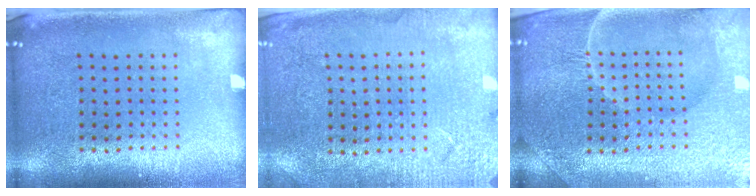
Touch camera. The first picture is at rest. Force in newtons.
{"total": 2.5, "press": 2.5, "slide": 0.2}
{"total": 4.3, "press": 4.1, "slide": 1.2}